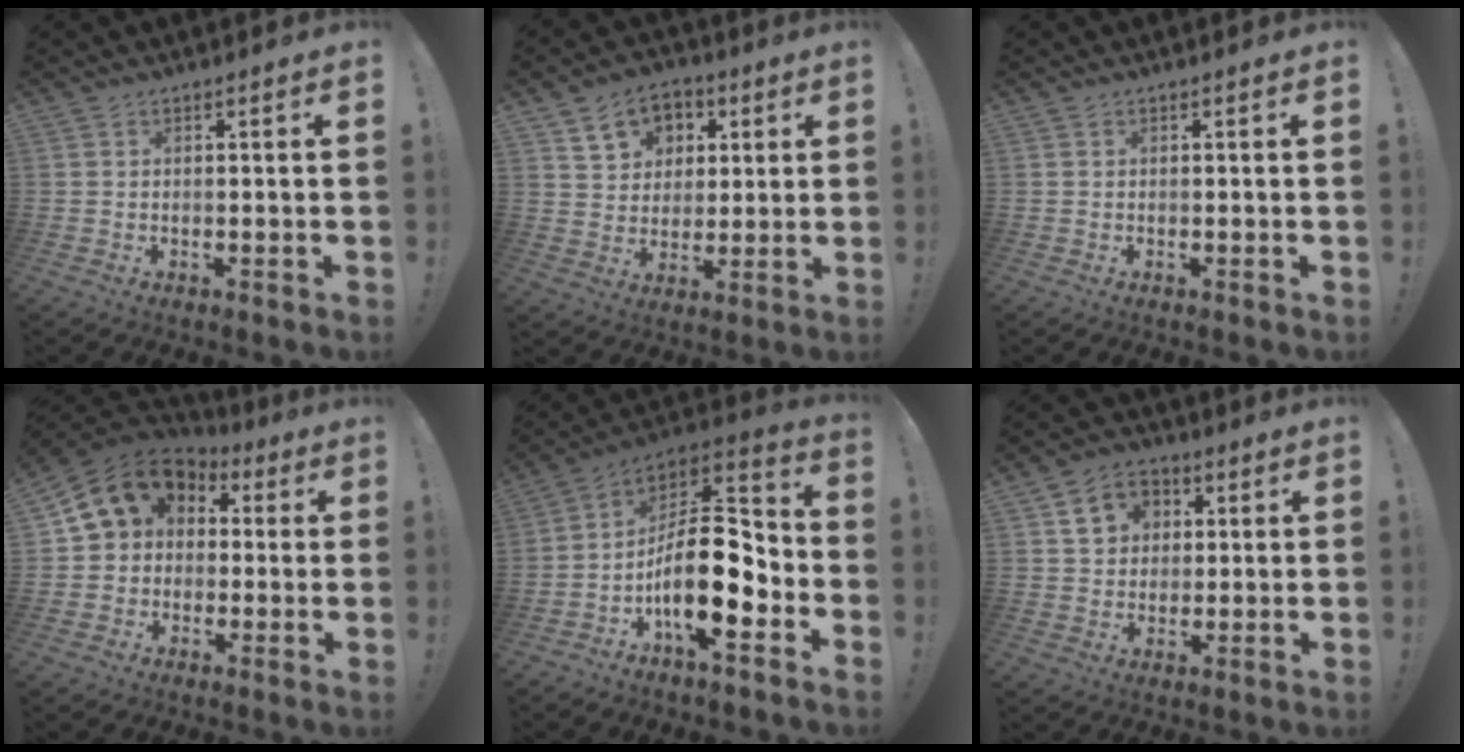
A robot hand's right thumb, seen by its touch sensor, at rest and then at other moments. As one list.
[{"total": 10.6, "force": [5.0, 8.5, 3.8], "torque": [-0.055, -0.025, 0.099]}, {"total": 0.0}, {"total": 12.2, "force": [3.8, 10.2, 5.5], "torque": [-0.078, -0.014, 0.073]}, {"total": 19.0, "force": [-5.2, 7.5, 16.7], "torque": [-0.295, 0.015, -0.083]}, {"total": 8.4, "force": [3.0, 7.4, 2.7], "torque": [-0.043, -0.007, 0.064]}]